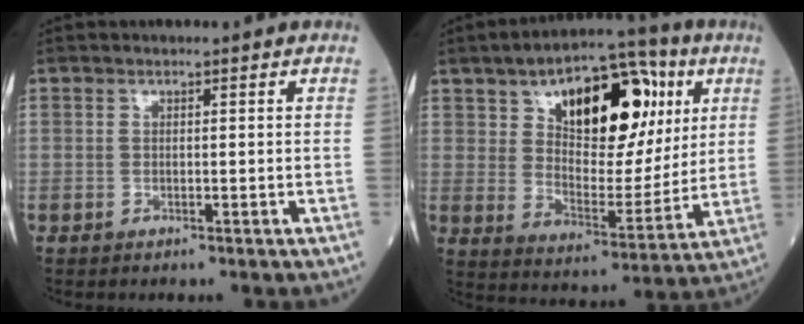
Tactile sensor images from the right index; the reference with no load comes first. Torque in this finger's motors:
{"motor_torque": [0.59, 0.21, 0.33, 0.08]}